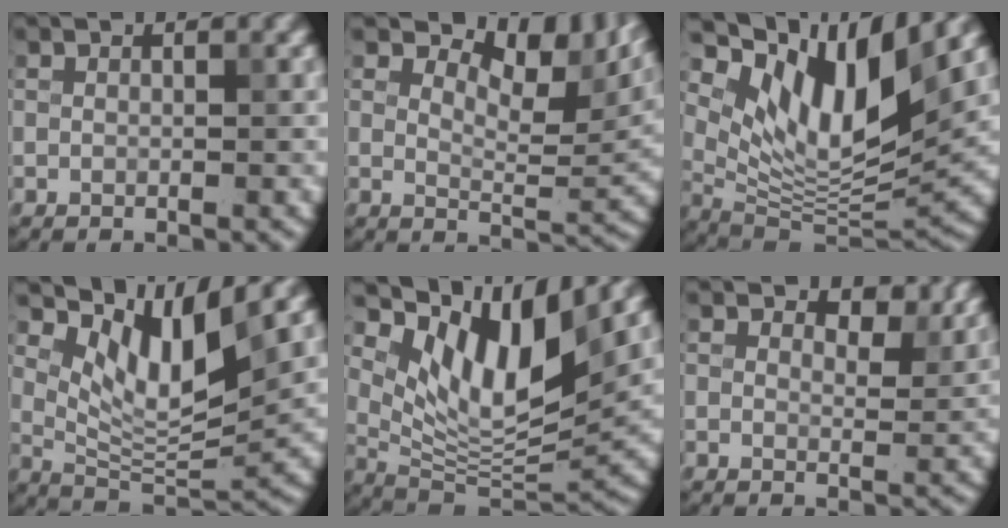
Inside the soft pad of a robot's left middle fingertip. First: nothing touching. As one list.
[{"total": 9.2, "force": [5.4, 3.9, 6.3], "torque": [-0.090, 0.008, 0.085]}, {"total": 11.4, "force": [6.3, 3.9, 8.7], "torque": [-0.138, -0.010, 0.127]}, {"total": 6.9, "force": [3.9, 2.3, 5.2], "torque": [-0.094, -0.013, 0.075]}, {"total": 10.1, "force": [5.5, 3.7, 7.7], "torque": [-0.125, -0.015, 0.108]}, {"total": 3.1, "force": [2.4, 1.3, 1.5], "torque": [-0.024, -0.004, 0.030]}]